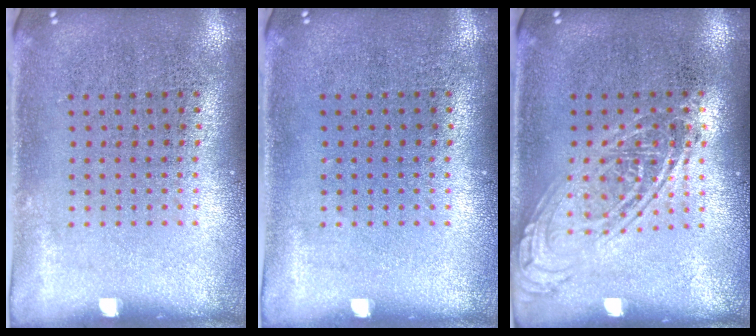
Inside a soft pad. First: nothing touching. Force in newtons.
{"total": 0.0}
{"total": 1.6, "press": 1.6, "slide": 0.1}